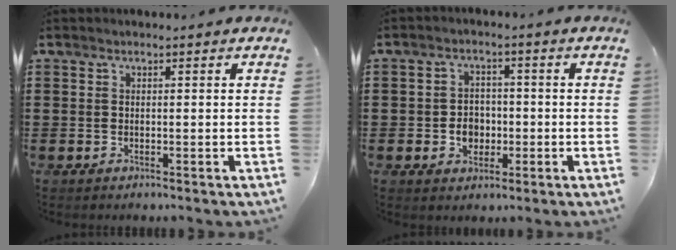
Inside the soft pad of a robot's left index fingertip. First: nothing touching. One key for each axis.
{"total": 3.7, "fx": -0.8, "fy": 3.1, "fz": 1.9, "tx": -0.036, "ty": 0.001, "tz": -0.019}